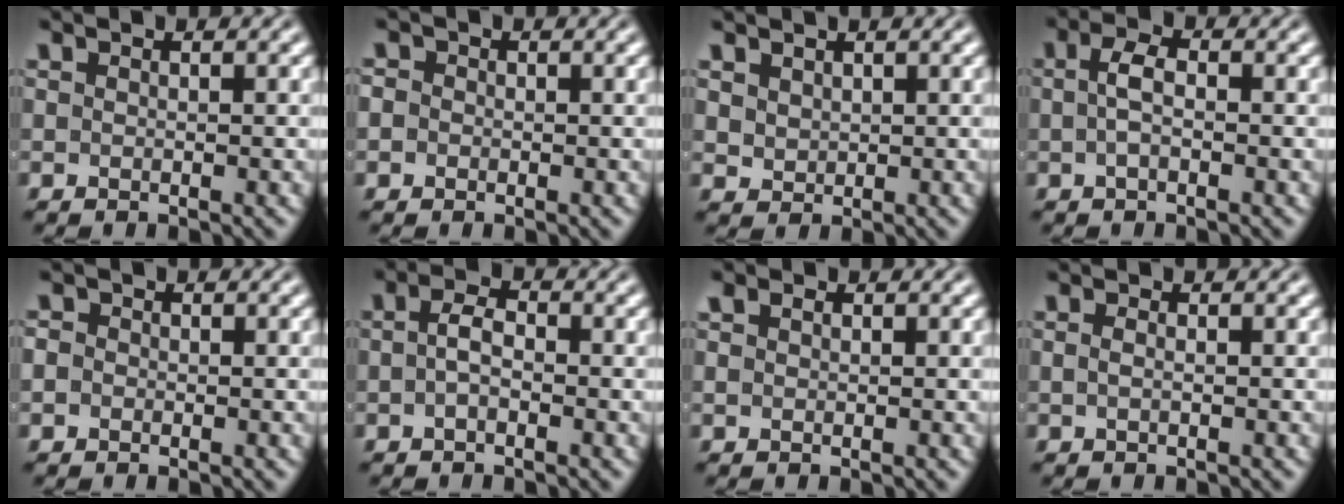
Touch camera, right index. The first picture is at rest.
{"total": 1.8, "force": [-0.4, 1.7, 0.5], "torque": [-0.016, -0.004, -0.010]}
{"total": 1.5, "force": [1.4, 0.3, 0.4], "torque": [-0.005, -0.004, 0.041]}
{"total": 1.9, "force": [-0.3, 0.4, 1.8], "torque": [-0.033, -0.002, -0.004]}
{"total": 1.8, "force": [-0.3, 1.7, 0.5], "torque": [-0.017, -0.004, -0.010]}
{"total": 1.8, "force": [-0.5, 0.6, 1.6], "torque": [-0.027, -0.004, -0.007]}
{"total": 0.8, "force": [0.7, 0.2, 0.4], "torque": [-0.002, 0.004, 0.017]}
{"total": 0.7, "force": [-0.3, -0.6, 0.4], "torque": [-0.011, -0.010, 0.003]}